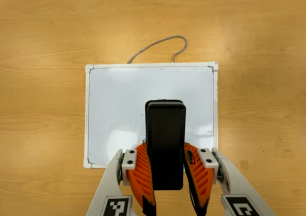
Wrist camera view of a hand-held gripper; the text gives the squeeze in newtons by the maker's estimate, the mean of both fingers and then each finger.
{"total": 8.1, "left": 6.5, "right": 9.7}